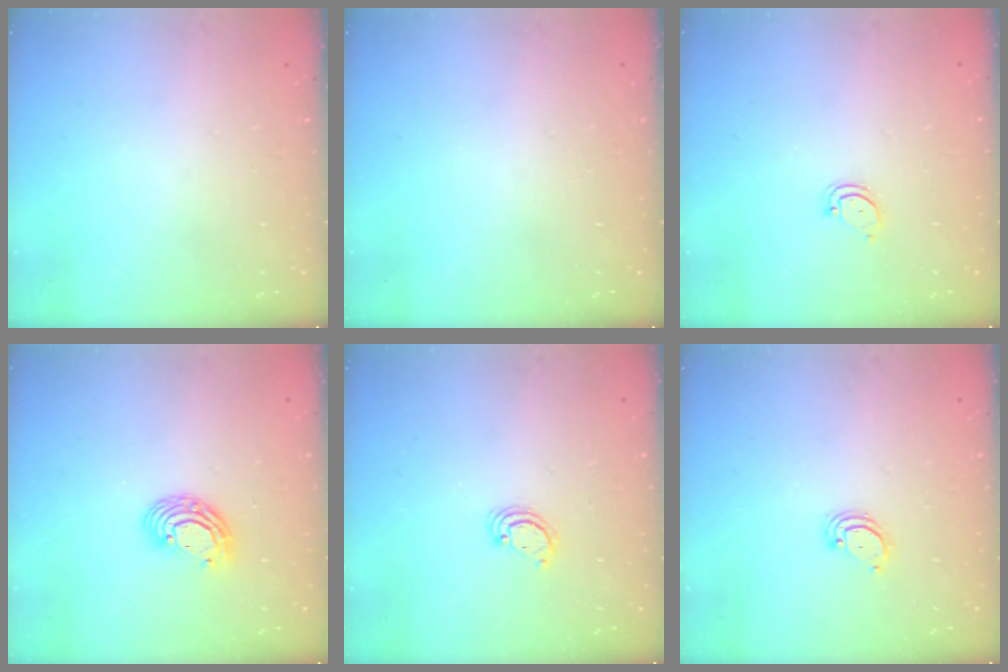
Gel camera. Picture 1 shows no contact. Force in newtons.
{"total": 0.0}
{"total": 2.8, "press": 2.8, "slide": 0.2}
{"total": 8.0, "press": 7.9, "slide": 1.2}
{"total": 2.6, "press": 2.6, "slide": 0.3}
{"total": 2.3, "press": 2.3, "slide": 0.2}